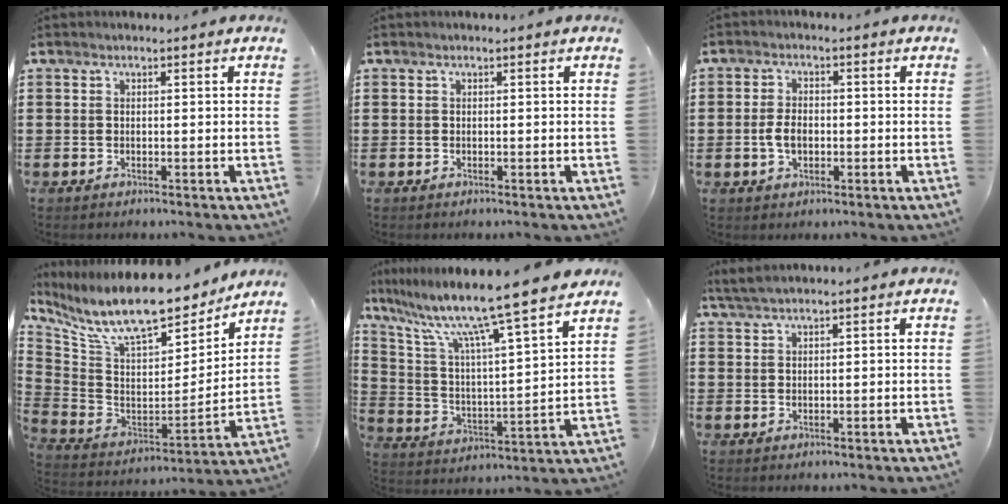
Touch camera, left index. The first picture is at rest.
{"total": 0.0}
{"total": 3.7, "force": [-0.5, 2.1, 3.0], "torque": [-0.071, 0.000, -0.014]}
{"total": 13.6, "force": [11.0, 3.0, 7.3], "torque": [-0.174, -0.071, 0.195]}
{"total": 11.3, "force": [9.3, -1.0, 6.4], "torque": [-0.160, -0.067, 0.146]}
{"total": 1.8, "force": [1.4, 0.0, 1.2], "torque": [-0.024, 0.000, 0.027]}